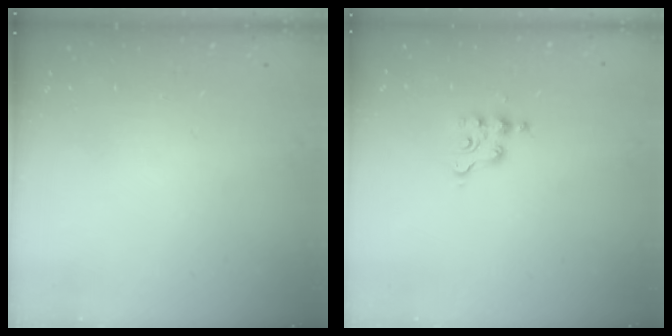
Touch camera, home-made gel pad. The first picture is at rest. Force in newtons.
{"total": 4.3, "press": 4.2, "slide": 0.5}